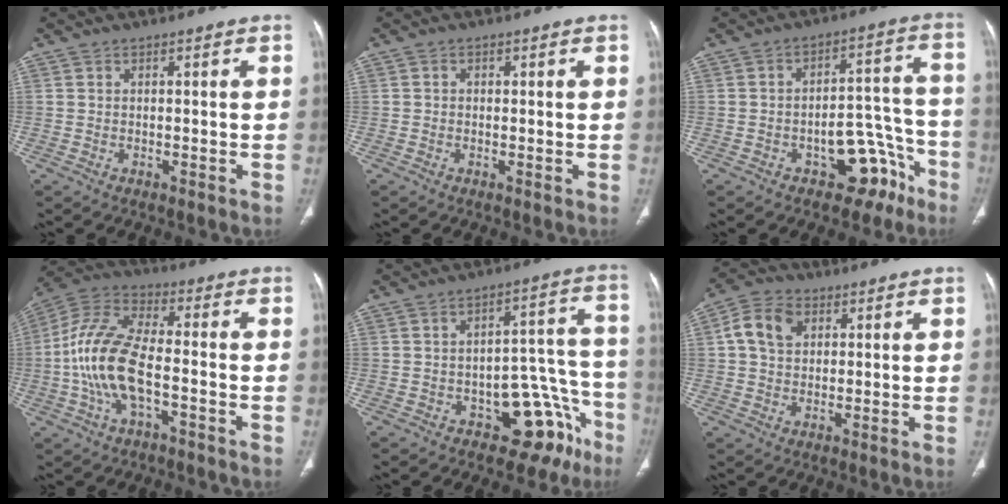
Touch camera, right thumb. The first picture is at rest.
{"total": 0.6, "force": [0.0, 0.6, 0.2], "torque": [0.000, 0.001, -0.003]}
{"total": 11.8, "force": [-6.8, 6.6, 7.0], "torque": [-0.044, 0.074, -0.089]}
{"total": 14.3, "force": [-3.0, 6.4, 12.4], "torque": [-0.266, 0.034, -0.060]}
{"total": 14.6, "force": [-7.9, 8.3, 9.0], "torque": [-0.048, 0.085, -0.100]}
{"total": 7.8, "force": [2.3, 5.8, 4.7], "torque": [-0.081, 0.009, 0.037]}